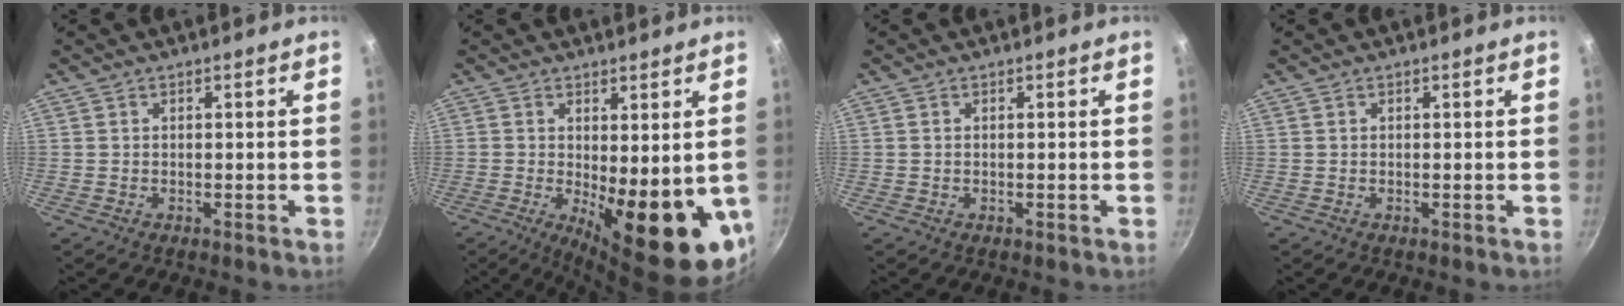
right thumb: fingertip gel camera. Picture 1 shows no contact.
{"total": 15.2, "force": [-2.0, 5.2, 14.1], "torque": [-0.167, -0.026, -0.014]}
{"total": 0.0}
{"total": 0.0}